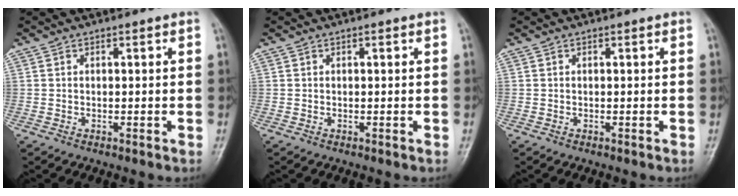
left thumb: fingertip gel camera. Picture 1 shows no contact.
{"total": 0.0}
{"total": 0.0}